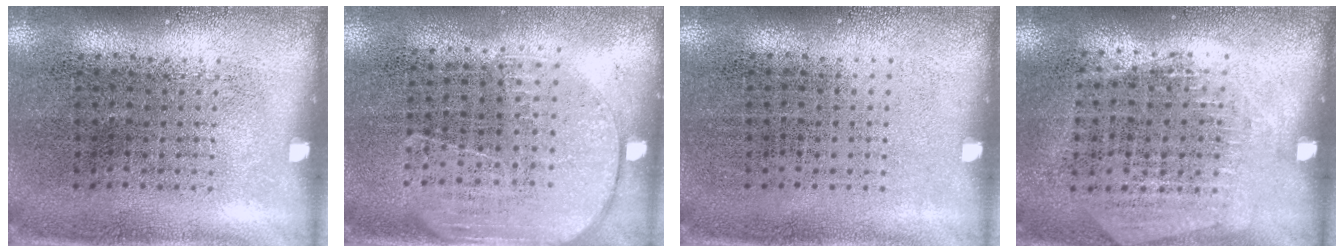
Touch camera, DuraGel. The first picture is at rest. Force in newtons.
{"total": 1.7, "press": 1.5, "slide": 0.9}
{"total": 0.0}
{"total": 1.3, "press": 1.2, "slide": 0.6}